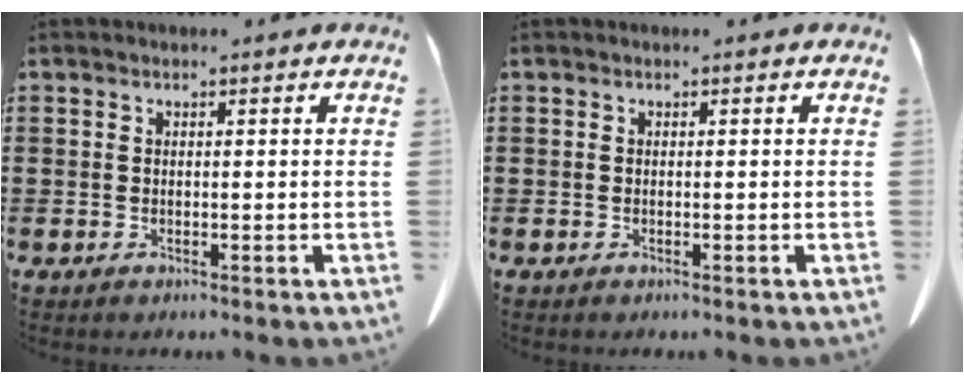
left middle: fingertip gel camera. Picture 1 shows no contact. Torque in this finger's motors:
{"motor_torque": [-0.19, 0.25, -0.01, -0.01]}